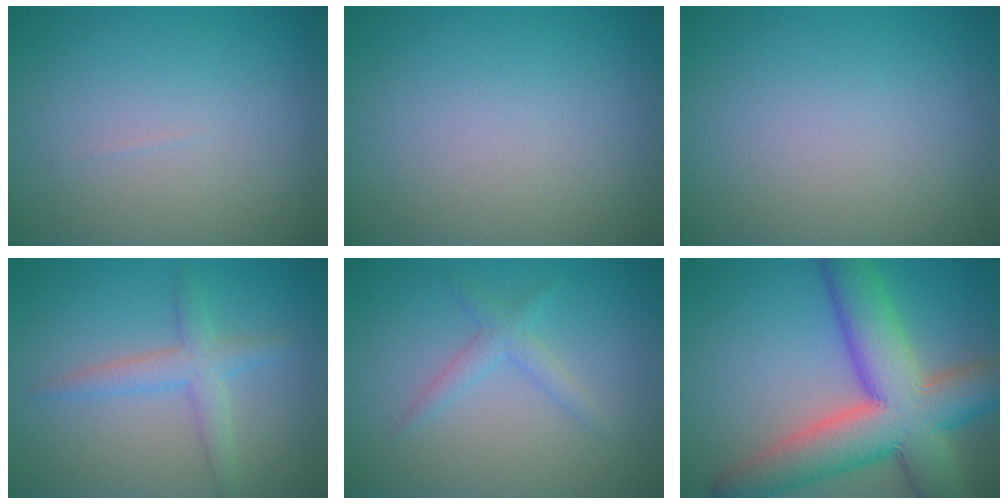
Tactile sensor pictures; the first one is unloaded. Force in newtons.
{"total": 0.0}
{"total": 0.0}
{"total": 2.7, "press": 2.7, "slide": 0.1}
{"total": 1.7, "press": 1.7, "slide": 0.1}
{"total": 11.9, "press": 11.8, "slide": 0.6}